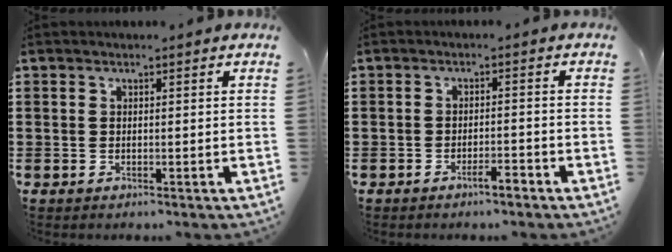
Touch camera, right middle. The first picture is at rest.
{"total": 2.6, "force": [-2.0, 0.4, 1.5], "torque": [-0.027, 0.001, -0.036]}